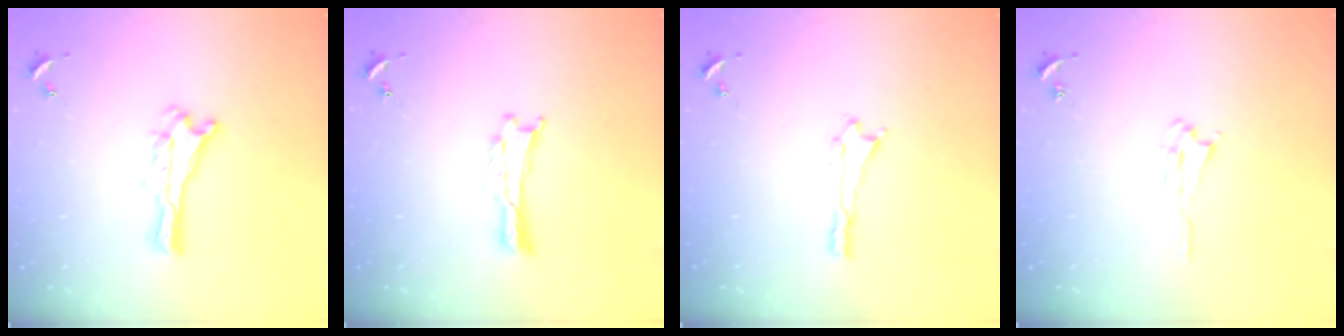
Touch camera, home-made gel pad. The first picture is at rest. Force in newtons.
{"total": 0.0}
{"total": 0.0}
{"total": 2.1, "press": 2.0, "slide": 0.3}